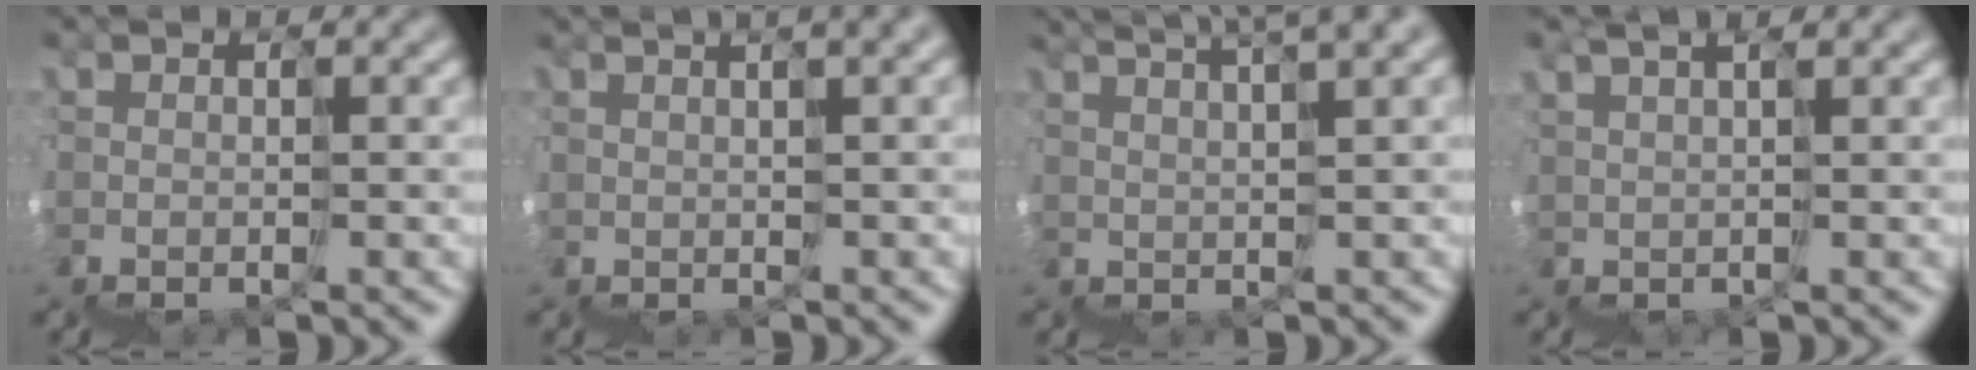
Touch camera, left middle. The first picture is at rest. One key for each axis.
{"total": 5.0, "fx": 3.4, "fy": 1.2, "fz": 3.5, "tx": -0.025, "ty": 0.042, "tz": 0.065}
{"total": 7.5, "fx": 6.4, "fy": 0.7, "fz": 3.9, "tx": -0.036, "ty": 0.073, "tz": 0.096}
{"total": 3.5, "fx": 3.2, "fy": -1.0, "fz": -1.2, "tx": 0.014, "ty": 0.028, "tz": 0.056}